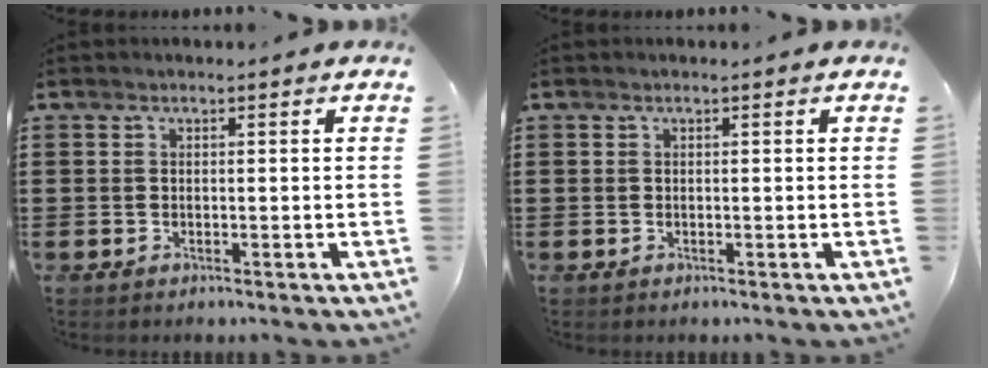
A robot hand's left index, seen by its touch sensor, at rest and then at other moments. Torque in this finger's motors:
{"motor_torque": [-0.03, 0.00, -0.01, 0.01]}